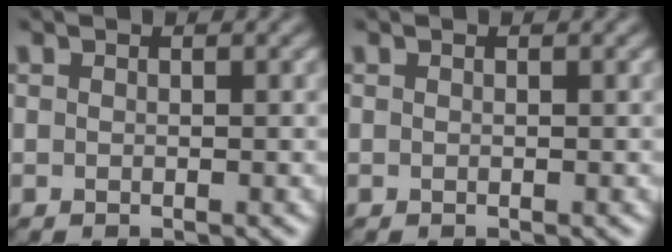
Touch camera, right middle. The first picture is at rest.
{"total": 0.0}